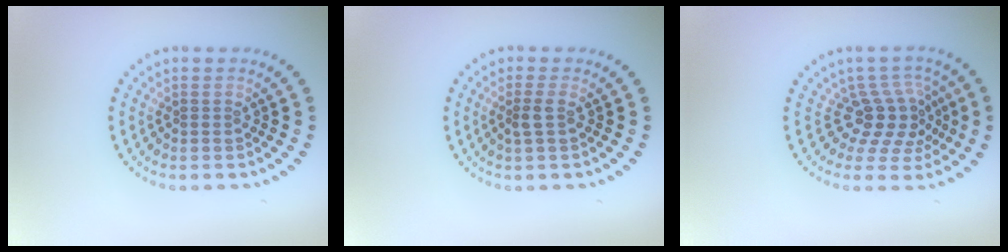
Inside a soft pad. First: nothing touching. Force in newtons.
{"total": 1.3, "press": 1.1, "slide": 0.7}
{"total": 4.0, "press": 2.9, "slide": 2.7}